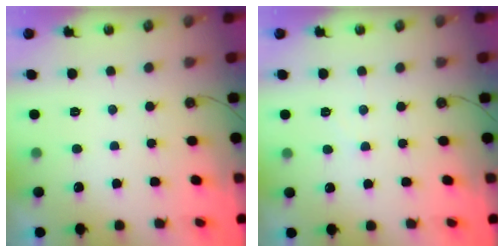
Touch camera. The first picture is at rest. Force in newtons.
{"total": 5.2, "press": 5.1, "slide": 1.0}